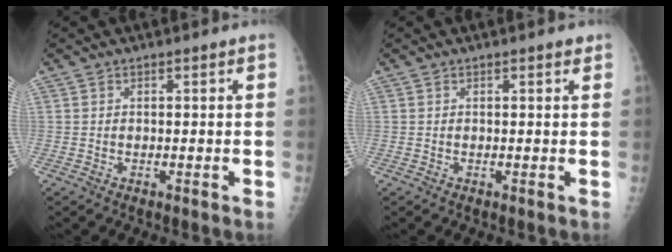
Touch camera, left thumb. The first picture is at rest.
{"total": 0.8, "force": [0.6, 0.3, 0.6], "torque": [-0.007, -0.001, 0.006]}